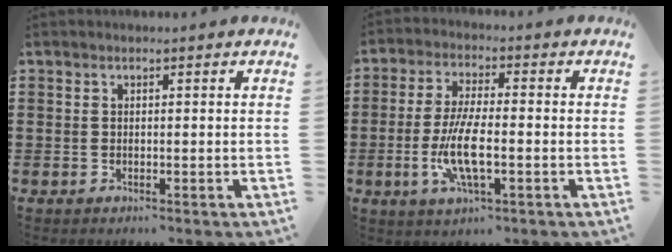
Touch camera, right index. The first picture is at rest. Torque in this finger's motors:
{"motor_torque": [2.08, 0.06, 1.05, 0.21]}